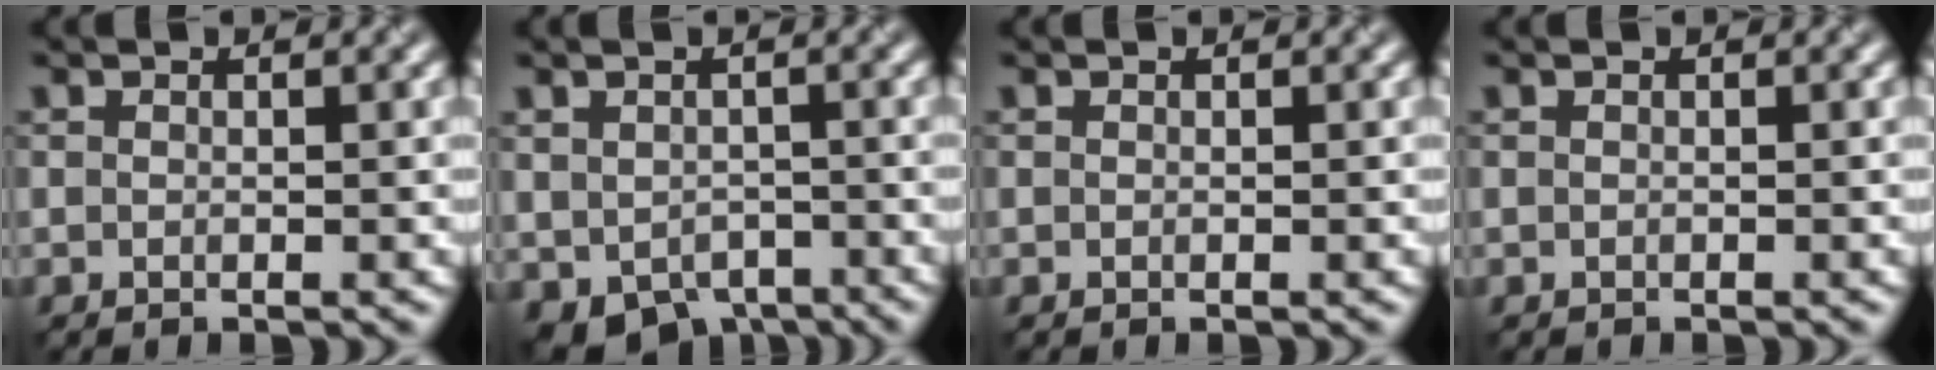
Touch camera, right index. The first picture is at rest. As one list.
[{"total": 4.9, "force": [-2.5, 3.2, 2.7], "torque": [-0.043, -0.021, -0.032]}, {"total": 0.0}, {"total": 0.0}]